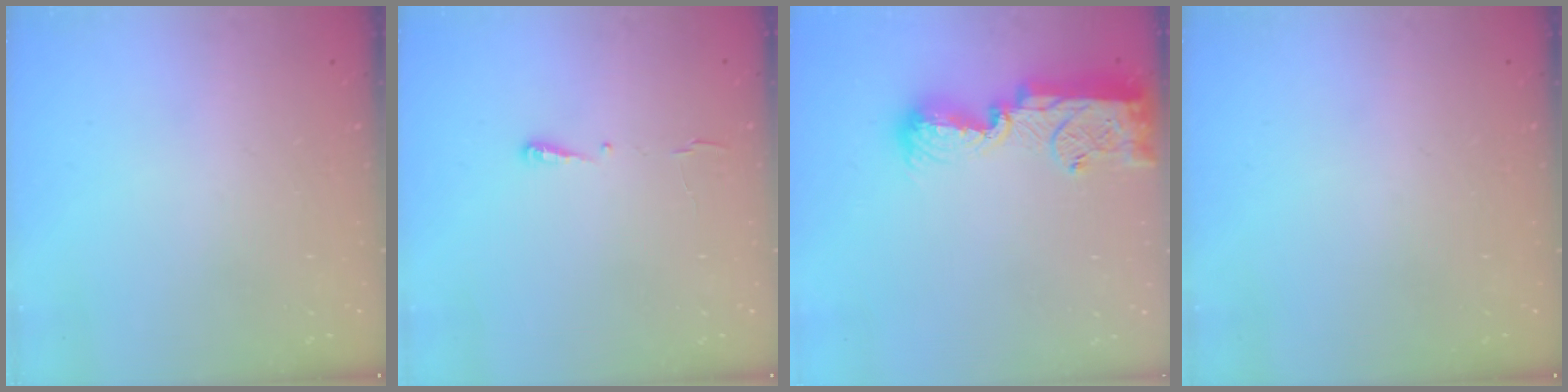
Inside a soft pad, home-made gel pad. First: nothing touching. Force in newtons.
{"total": 4.4, "press": 4.3, "slide": 0.7}
{"total": 18.0, "press": 17.1, "slide": 5.6}
{"total": 0.0}